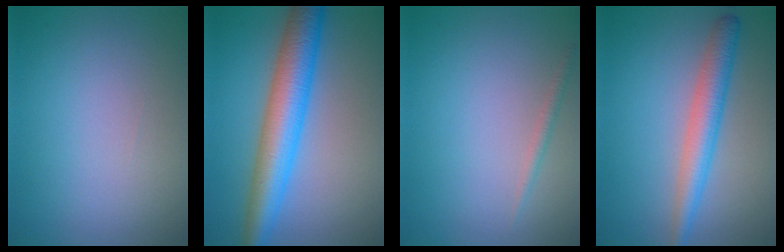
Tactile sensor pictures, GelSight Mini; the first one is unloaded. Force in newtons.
{"total": 7.1, "press": 7.1, "slide": 0.0}
{"total": 0.9, "press": 0.9, "slide": 0.1}
{"total": 3.8, "press": 3.8, "slide": 0.1}